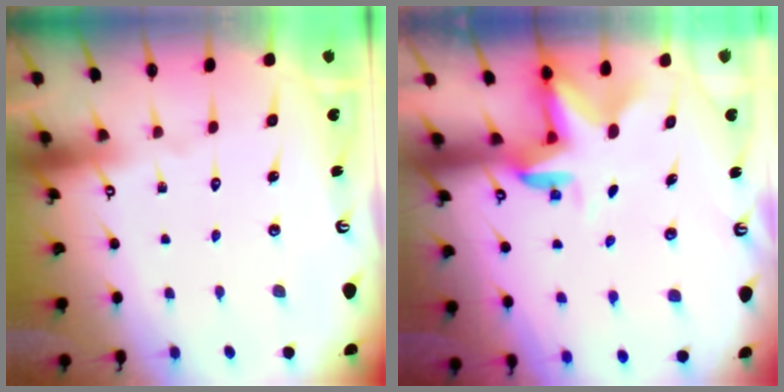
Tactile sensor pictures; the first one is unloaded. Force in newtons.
{"total": 3.1, "press": 3.0, "slide": 0.5}